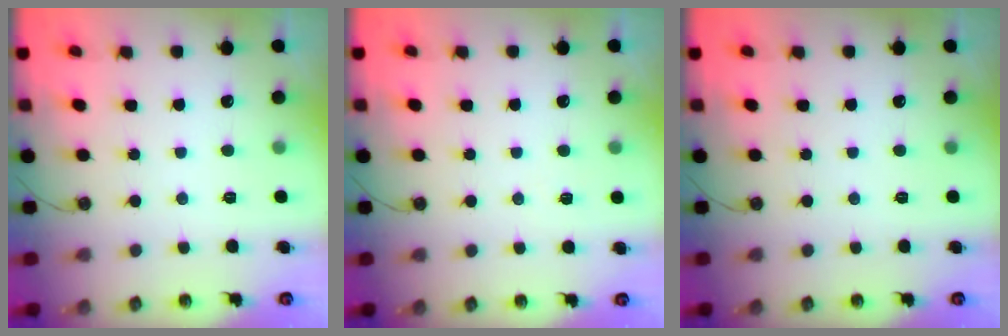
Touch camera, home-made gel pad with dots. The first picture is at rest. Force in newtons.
{"total": 3.6, "press": 3.2, "slide": 1.6}
{"total": 0.0}